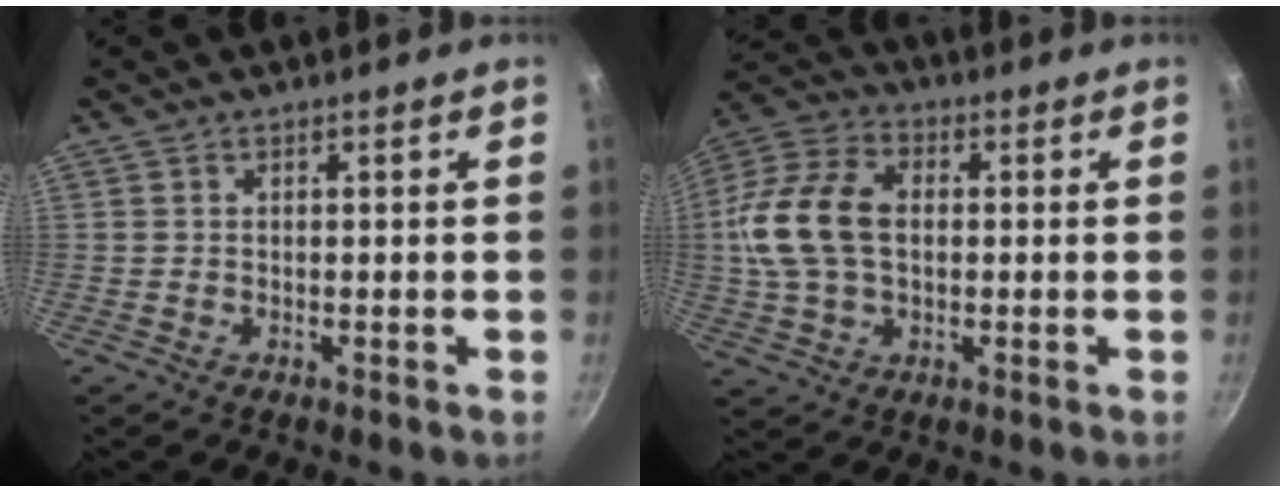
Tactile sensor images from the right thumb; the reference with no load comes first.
{"total": 15.0, "force": [0.7, 10.0, 11.2], "torque": [-0.209, 0.024, 0.001]}